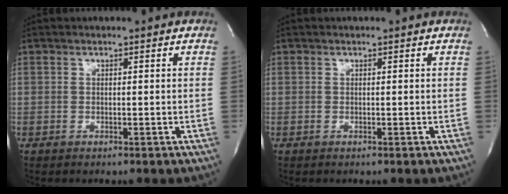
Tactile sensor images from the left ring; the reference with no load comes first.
{"total": 0.0}